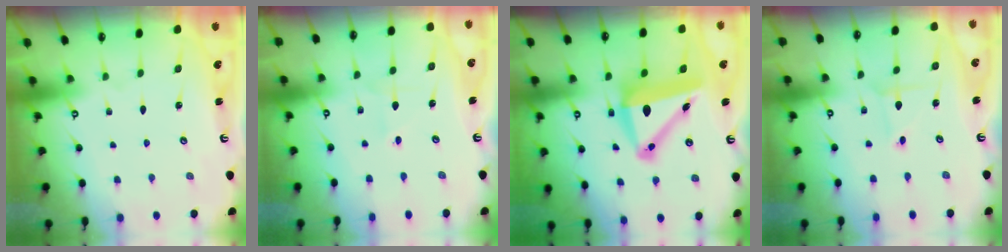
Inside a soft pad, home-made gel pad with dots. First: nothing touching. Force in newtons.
{"total": 2.4, "press": 2.4, "slide": 0.2}
{"total": 12.5, "press": 12.3, "slide": 1.8}
{"total": 1.9, "press": 1.9, "slide": 0.2}